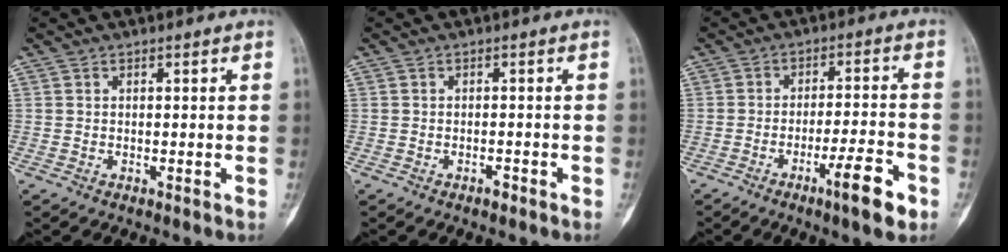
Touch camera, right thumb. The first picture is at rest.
{"total": 1.1, "force": [-0.8, 0.5, 0.6], "torque": [-0.007, 0.006, -0.013]}
{"total": 8.9, "force": [-4.7, 1.4, 7.4], "torque": [-0.117, 0.024, -0.072]}